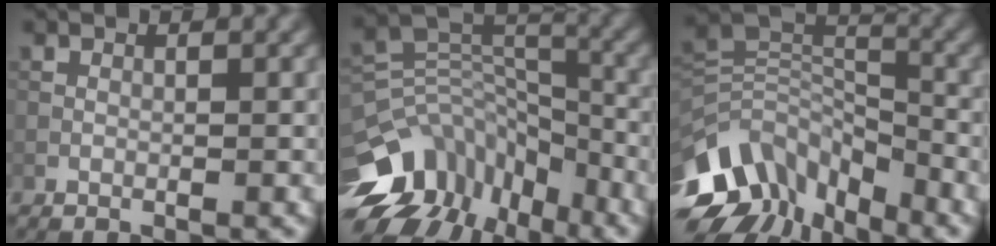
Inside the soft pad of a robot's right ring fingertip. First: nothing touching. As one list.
[{"total": 10.9, "force": [-6.5, 6.7, 5.5], "torque": [-0.105, 0.016, -0.118]}, {"total": 10.8, "force": [-5.9, 6.9, 5.9], "torque": [-0.128, 0.013, -0.125]}]